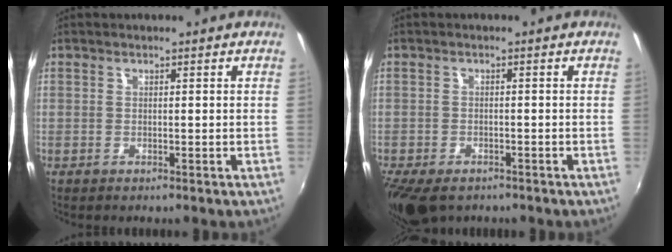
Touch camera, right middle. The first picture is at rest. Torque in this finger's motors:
{"motor_torque": [0.73, -0.75, 0.38, 0.12]}